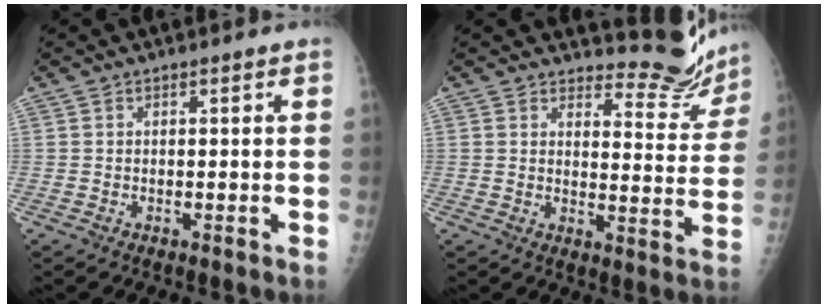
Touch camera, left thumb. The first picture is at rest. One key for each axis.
{"total": 9.9, "fx": 9.8, "fy": 1.9, "fz": -0.1, "tx": 0.030, "ty": -0.117, "tz": 0.111}